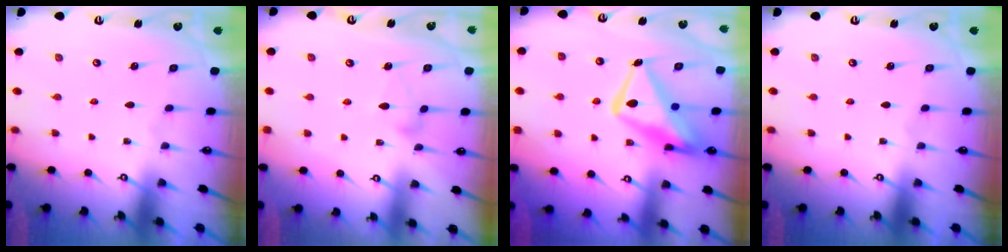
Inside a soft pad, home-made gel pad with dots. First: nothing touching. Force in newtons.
{"total": 6.9, "press": 6.9, "slide": 0.4}
{"total": 17.1, "press": 17.1, "slide": 1.7}
{"total": 0.0}